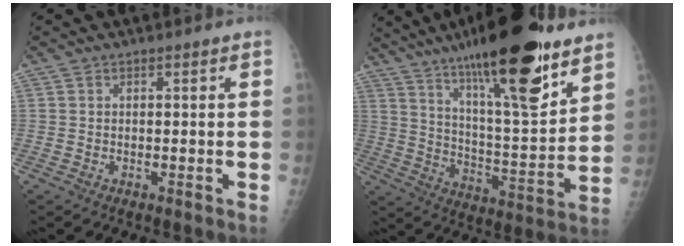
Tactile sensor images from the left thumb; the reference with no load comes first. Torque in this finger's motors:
{"motor_torque": [2.64, 1.09, 1.62, -1.16, 0.53]}